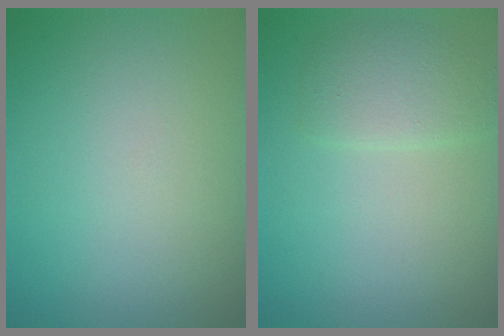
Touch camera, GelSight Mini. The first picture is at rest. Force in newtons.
{"total": 2.3, "press": 2.2, "slide": 0.1}